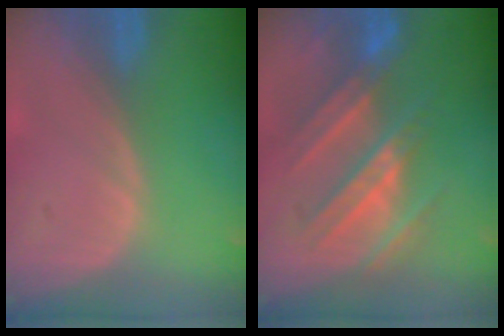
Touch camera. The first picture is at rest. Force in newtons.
{"total": 8.9, "press": 8.9, "slide": 0.6}